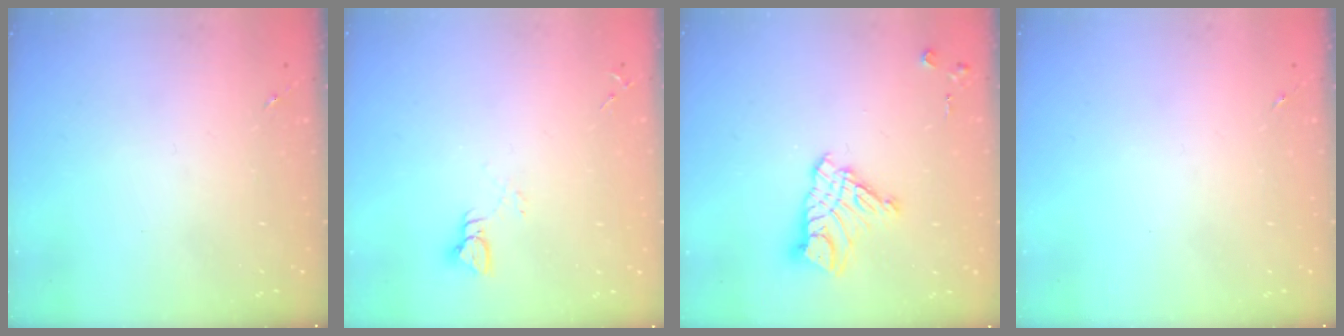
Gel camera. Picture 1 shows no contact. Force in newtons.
{"total": 3.8, "press": 3.8, "slide": 0.5}
{"total": 11.6, "press": 11.6, "slide": 1.0}
{"total": 0.0}